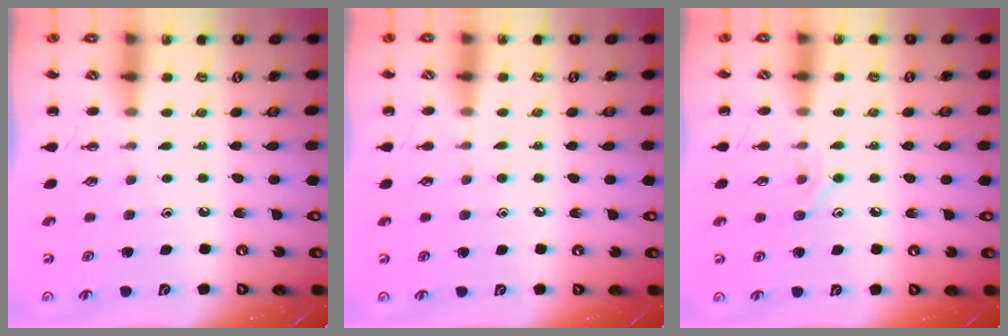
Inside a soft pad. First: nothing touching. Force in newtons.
{"total": 5.2, "press": 4.9, "slide": 1.7}
{"total": 7.5, "press": 7.3, "slide": 1.6}